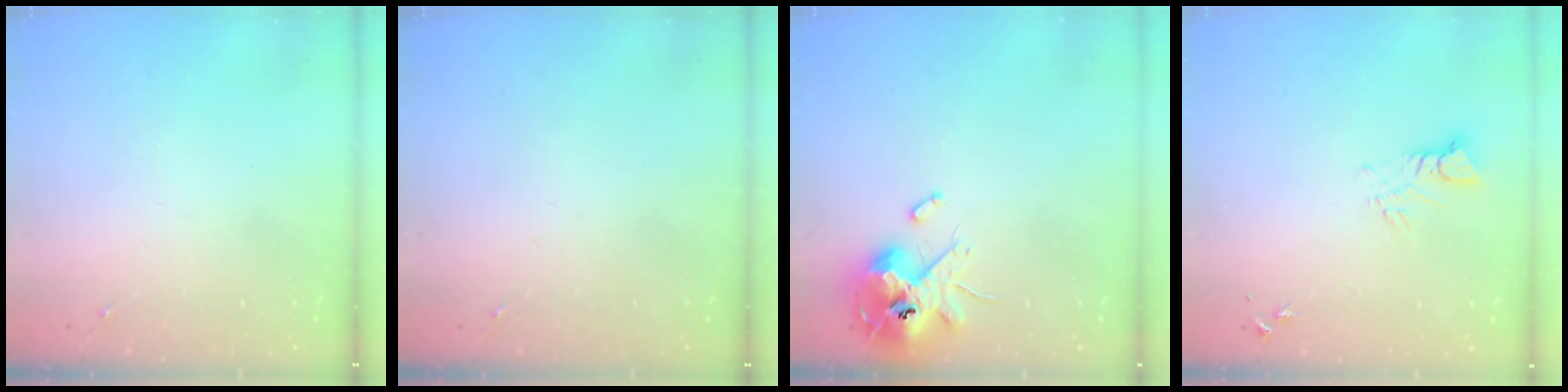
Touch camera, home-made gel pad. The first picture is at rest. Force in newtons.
{"total": 0.0}
{"total": 13.1, "press": 12.9, "slide": 2.1}
{"total": 3.9, "press": 3.9, "slide": 0.4}